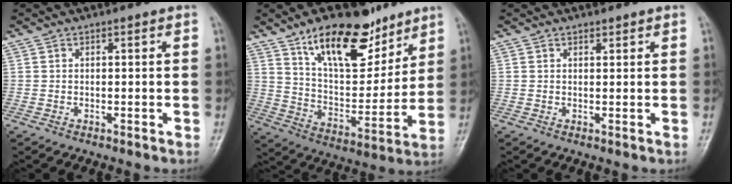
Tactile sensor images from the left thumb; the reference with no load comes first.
{"total": 20.3, "force": [13.1, 9.8, 12.0], "torque": [-0.129, -0.069, 0.221]}
{"total": 0.9, "force": [0.8, 0.4, 0.2], "torque": [0.000, -0.007, 0.013]}